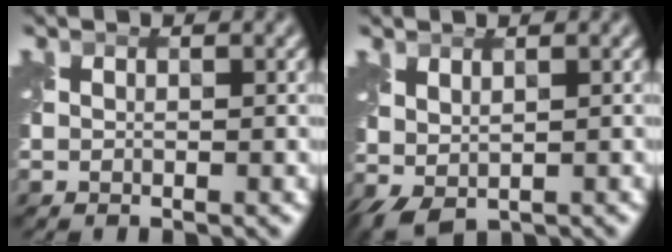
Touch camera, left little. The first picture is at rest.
{"total": 2.2, "force": [0.5, 1.2, 1.8], "torque": [-0.037, 0.000, 0.015]}